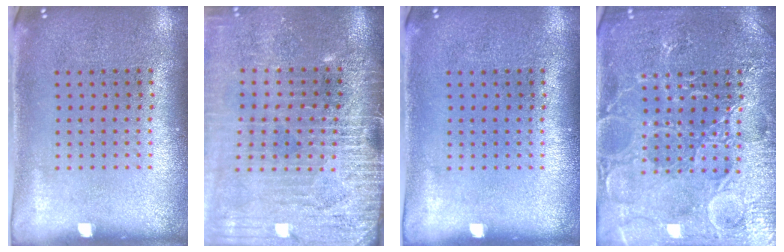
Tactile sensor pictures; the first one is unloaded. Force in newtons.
{"total": 4.2, "press": 3.6, "slide": 2.1}
{"total": 0.0}
{"total": 4.7, "press": 4.6, "slide": 0.6}